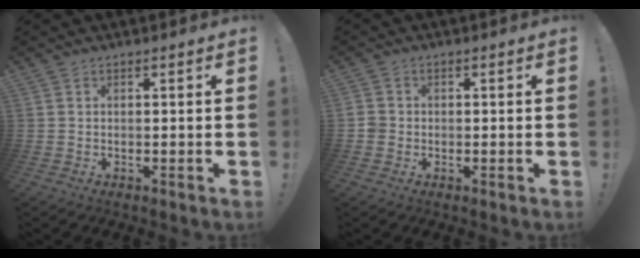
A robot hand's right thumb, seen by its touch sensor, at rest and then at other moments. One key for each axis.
{"total": 2.5, "fx": -0.9, "fy": 2.1, "fz": 0.8, "tx": -0.012, "ty": 0.009, "tz": -0.015}